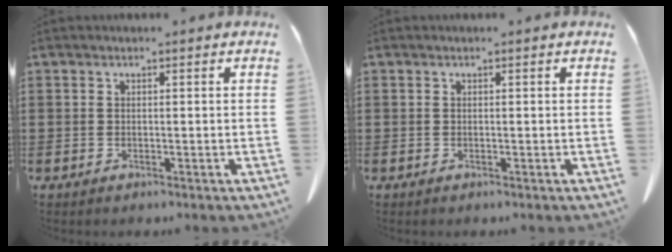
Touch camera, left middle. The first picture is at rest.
{"total": 0.0}